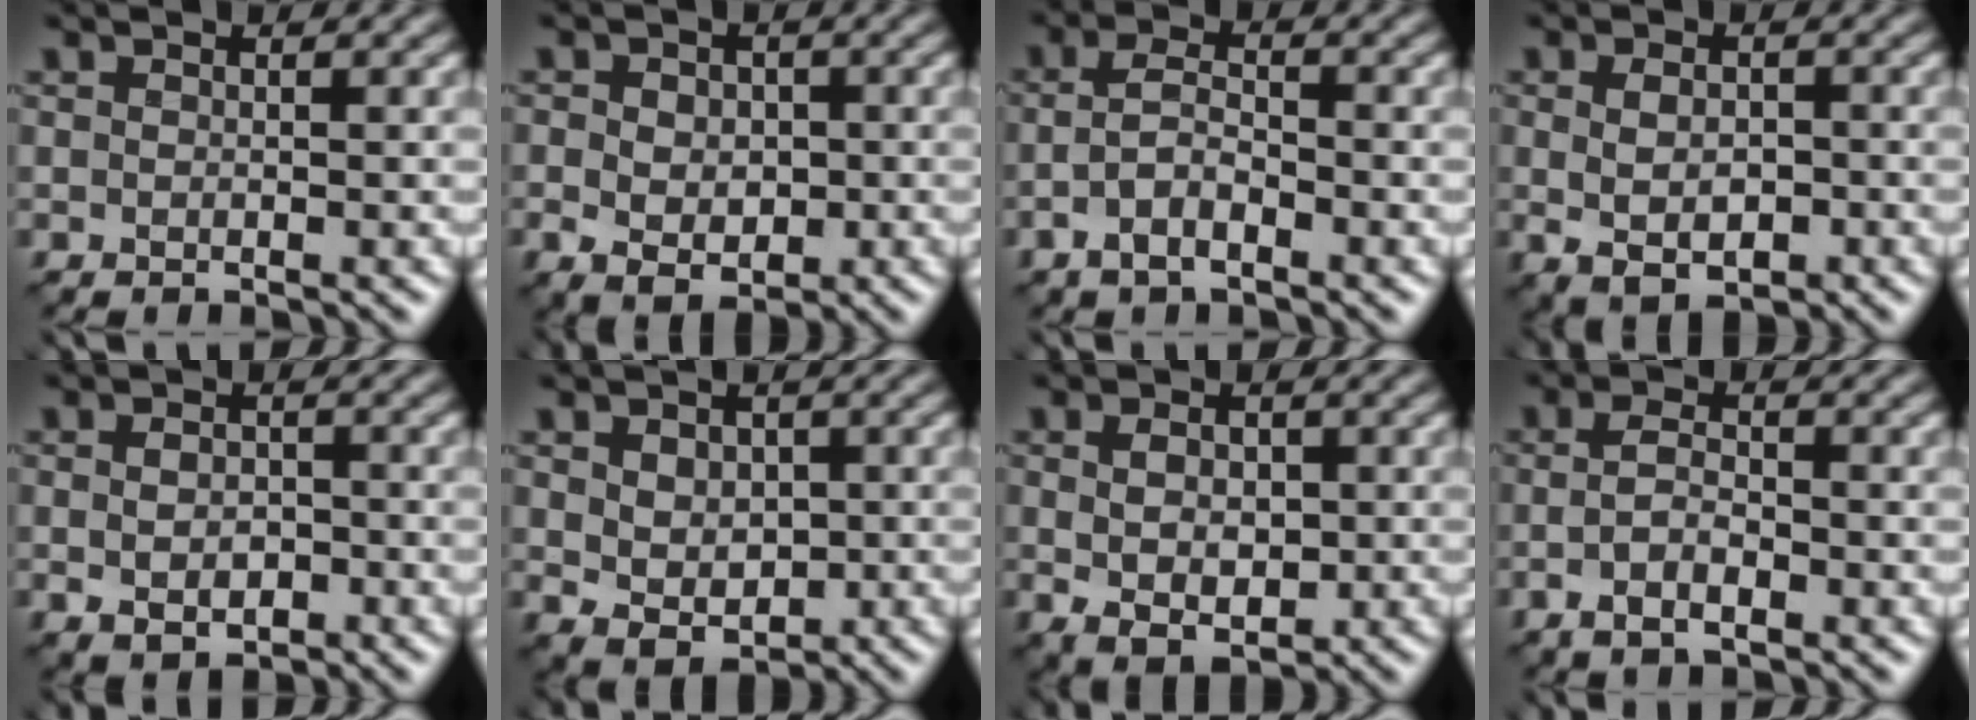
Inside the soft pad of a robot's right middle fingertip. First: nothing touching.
{"total": 3.8, "force": [-0.6, 3.0, 2.3], "torque": [-0.026, -0.001, -0.009]}
{"total": 3.0, "force": [-1.6, 1.1, 2.3], "torque": [-0.049, 0.008, -0.035]}
{"total": 3.1, "force": [-0.4, 1.9, 2.4], "torque": [-0.042, -0.003, -0.001]}
{"total": 2.7, "force": [-0.7, 1.9, 1.8], "torque": [-0.023, -0.002, -0.011]}
{"total": 3.9, "force": [-0.1, 3.0, 2.4], "torque": [-0.041, -0.005, 0.007]}
{"total": 3.6, "force": [-0.2, 2.4, 2.7], "torque": [-0.042, -0.002, 0.006]}
{"total": 2.7, "force": [-1.0, 1.0, 2.3], "torque": [-0.049, 0.003, -0.022]}